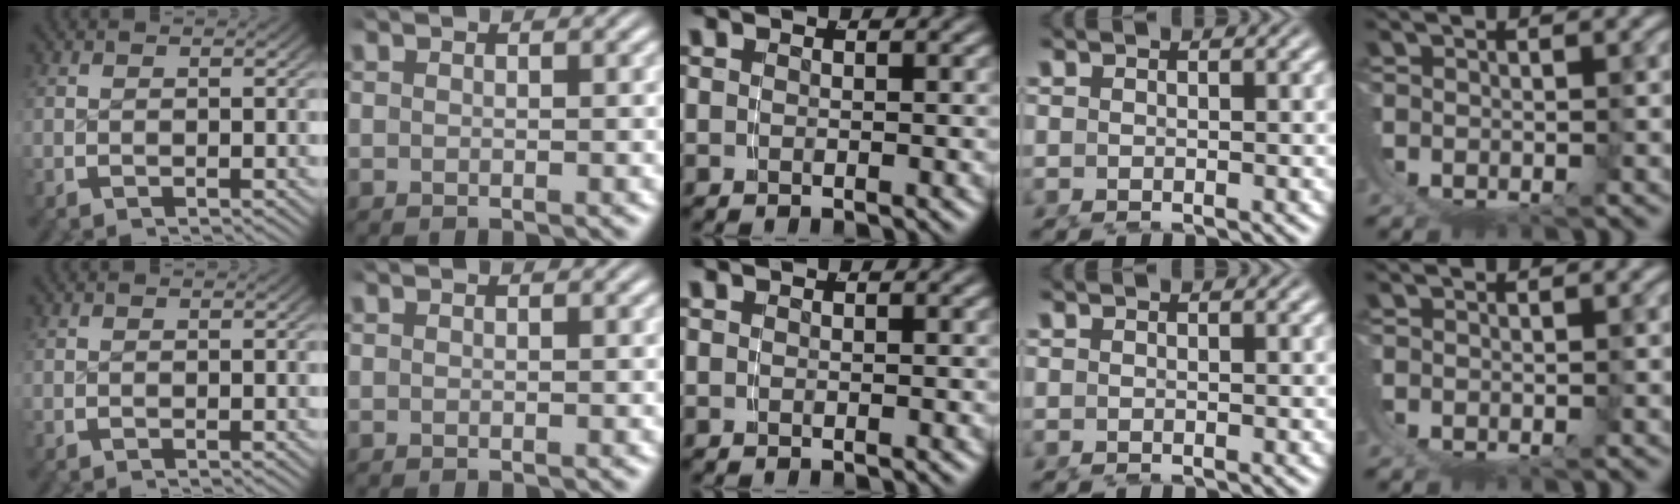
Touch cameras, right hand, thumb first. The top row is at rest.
{}